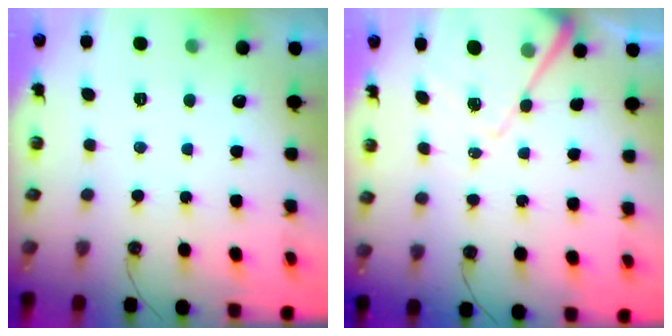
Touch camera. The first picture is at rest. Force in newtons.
{"total": 11.2, "press": 11.2, "slide": 0.8}